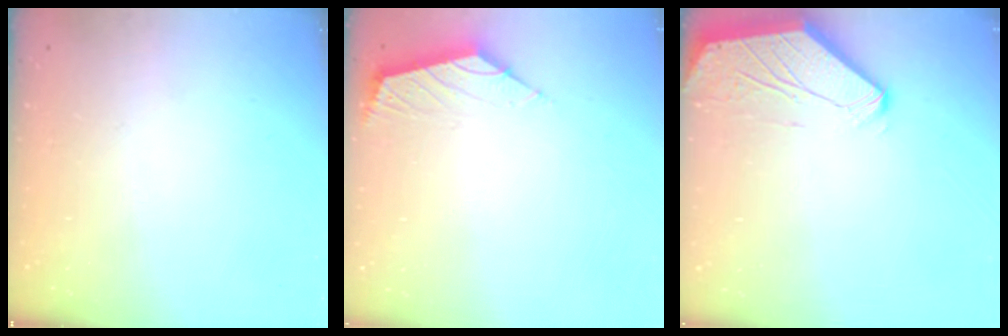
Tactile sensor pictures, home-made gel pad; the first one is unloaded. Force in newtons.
{"total": 2.5, "press": 2.4, "slide": 0.7}
{"total": 0.0}